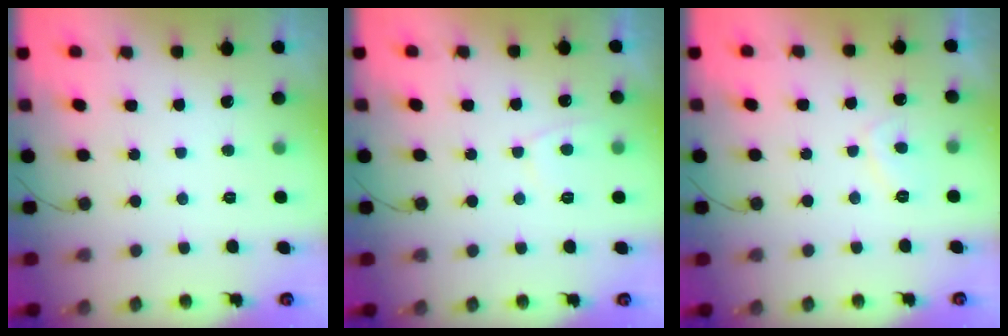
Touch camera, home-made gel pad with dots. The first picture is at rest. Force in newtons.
{"total": 2.5, "press": 2.4, "slide": 0.6}
{"total": 2.4, "press": 2.4, "slide": 0.6}